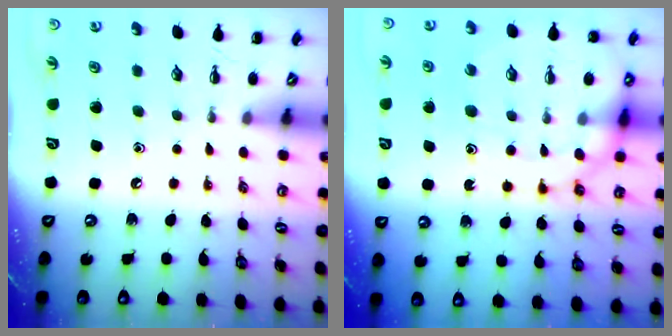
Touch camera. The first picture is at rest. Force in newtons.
{"total": 16.6, "press": 16.4, "slide": 2.7}